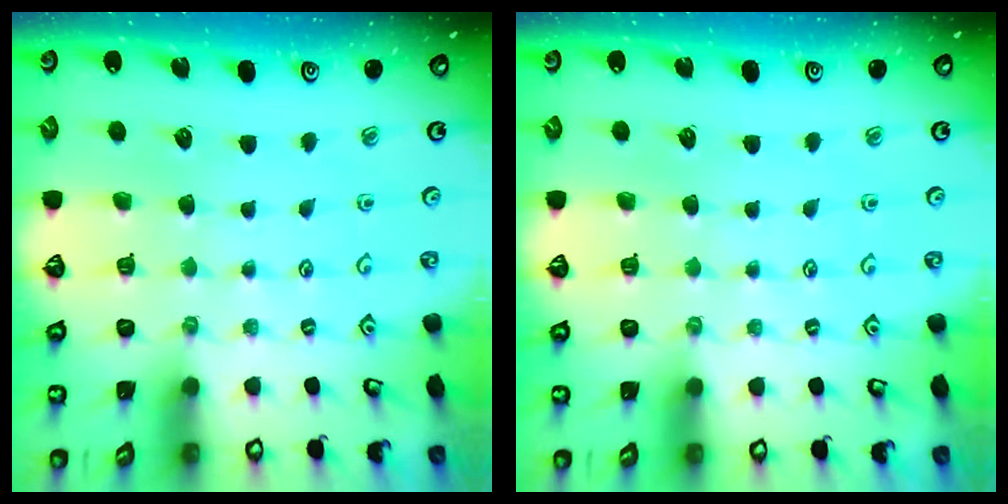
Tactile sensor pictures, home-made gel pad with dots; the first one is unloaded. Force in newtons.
{"total": 0.0}